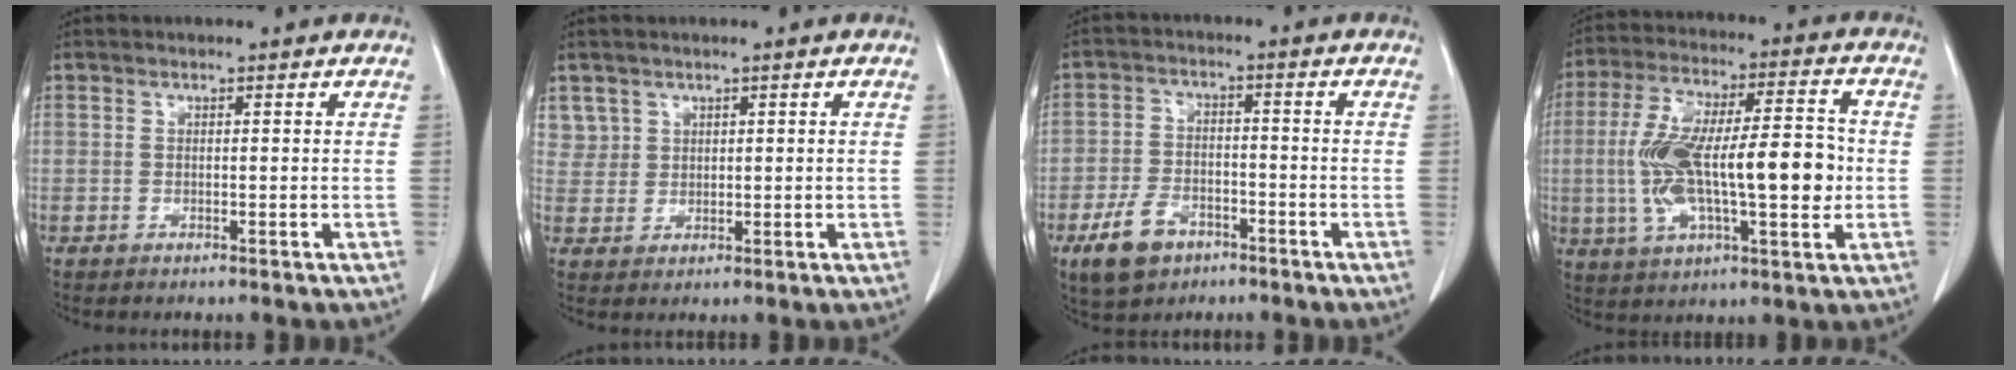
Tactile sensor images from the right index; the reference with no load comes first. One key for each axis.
{"total": 3.4, "fx": 1.9, "fy": 2.8, "fz": -0.2, "tx": 0.018, "ty": 0.005, "tz": 0.036}
{"total": 7.5, "fx": -4.4, "fy": 4.7, "fz": 3.9, "tx": -0.082, "ty": 0.003, "tz": -0.074}
{"total": 18.4, "fx": -1.3, "fy": 5.4, "fz": 17.5, "tx": -0.329, "ty": 0.021, "tz": -0.017}